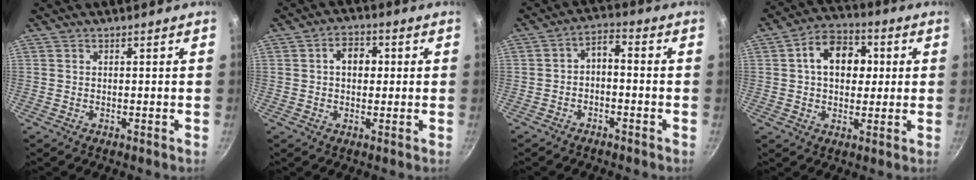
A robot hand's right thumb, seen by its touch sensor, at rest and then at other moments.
{"total": 5.7, "force": [0.9, 4.1, 3.8], "torque": [-0.031, 0.012, 0.006]}
{"total": 4.0, "force": [-1.8, 2.1, 3.0], "torque": [-0.051, 0.038, -0.030]}
{"total": 11.8, "force": [2.1, 8.5, 7.9], "torque": [-0.084, 0.014, 0.018]}